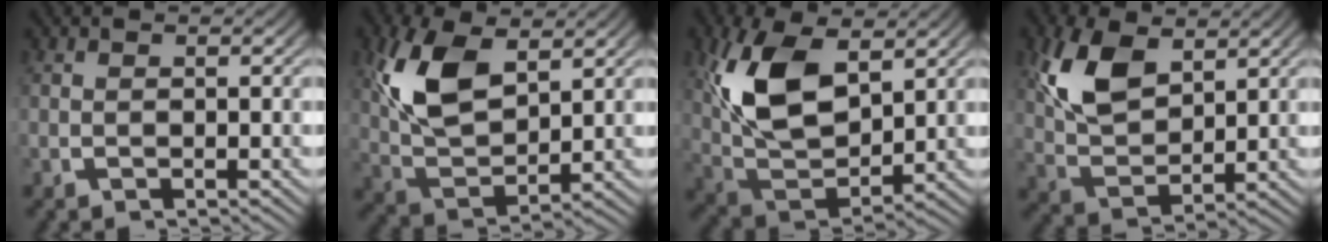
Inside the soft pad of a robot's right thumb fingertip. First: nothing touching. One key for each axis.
{"total": 9.0, "fx": 2.2, "fy": 5.4, "fz": 6.9, "tx": -0.162, "ty": -0.020, "tz": 0.053}
{"total": 11.0, "fx": 1.8, "fy": 6.7, "fz": 8.5, "tx": -0.199, "ty": -0.026, "tz": 0.047}
{"total": 8.2, "fx": 2.5, "fy": 5.1, "fz": 5.8, "tx": -0.136, "ty": -0.019, "tz": 0.058}